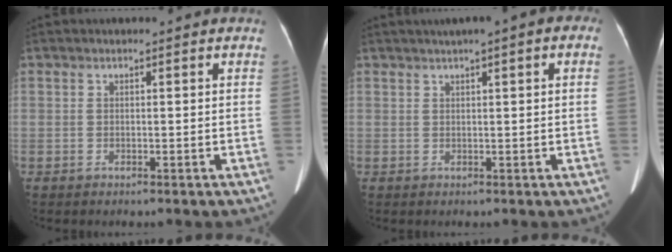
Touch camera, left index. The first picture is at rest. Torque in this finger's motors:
{"motor_torque": [0.90, -1.24, 0.18, 0.04]}